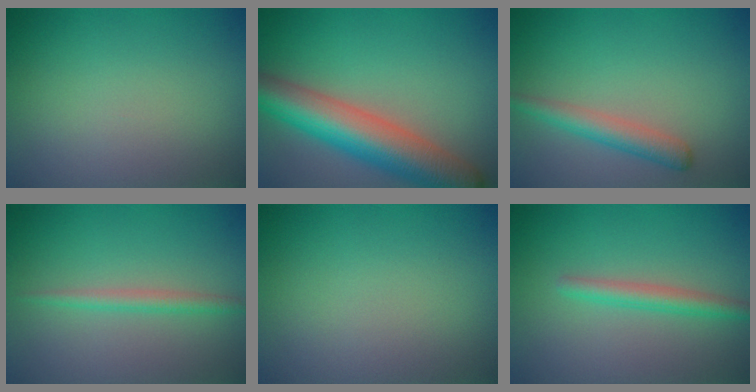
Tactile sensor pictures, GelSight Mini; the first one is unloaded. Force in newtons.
{"total": 8.6, "press": 8.6, "slide": 0.2}
{"total": 2.6, "press": 2.6, "slide": 0.0}
{"total": 1.6, "press": 1.6, "slide": 0.1}
{"total": 0.0}
{"total": 2.3, "press": 2.2, "slide": 0.2}